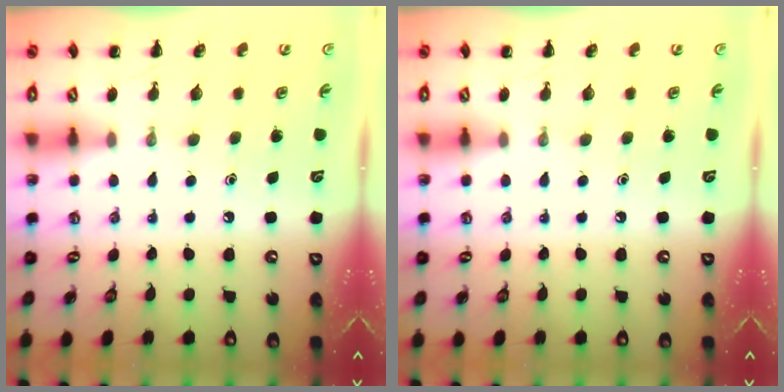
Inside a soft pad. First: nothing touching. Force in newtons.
{"total": 0.0}